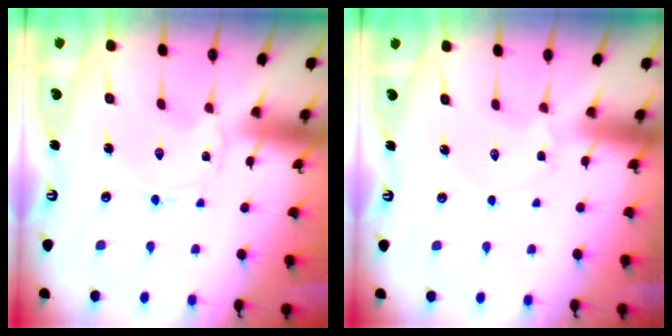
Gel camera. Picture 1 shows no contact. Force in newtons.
{"total": 2.0, "press": 2.0, "slide": 0.3}